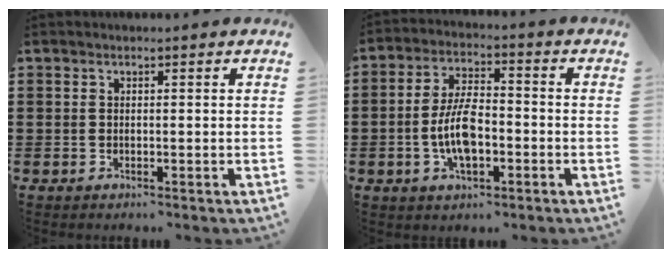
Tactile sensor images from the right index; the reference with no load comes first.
{"total": 8.1, "force": [-2.0, 3.7, 7.0], "torque": [-0.160, 0.000, -0.044]}